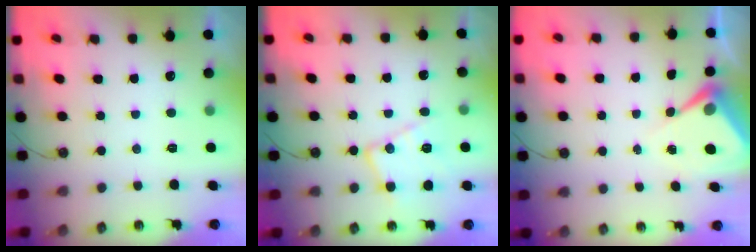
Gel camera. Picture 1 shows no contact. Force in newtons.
{"total": 13.0, "press": 12.9, "slide": 1.3}
{"total": 7.4, "press": 7.4, "slide": 0.4}